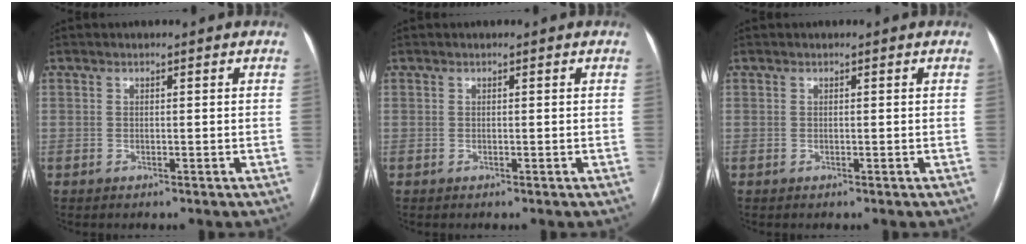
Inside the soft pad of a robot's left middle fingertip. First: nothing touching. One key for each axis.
{"total": 0.0}
{"total": 0.0}